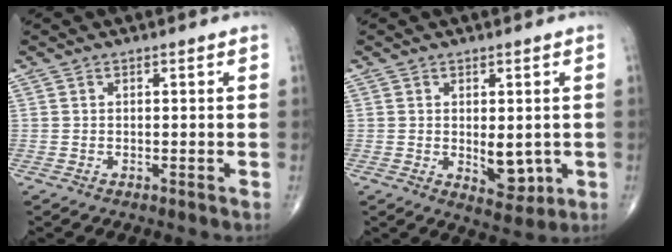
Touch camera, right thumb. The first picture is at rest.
{"total": 5.8, "force": [-0.4, 3.2, 4.8], "torque": [-0.045, -0.012, 0.007]}